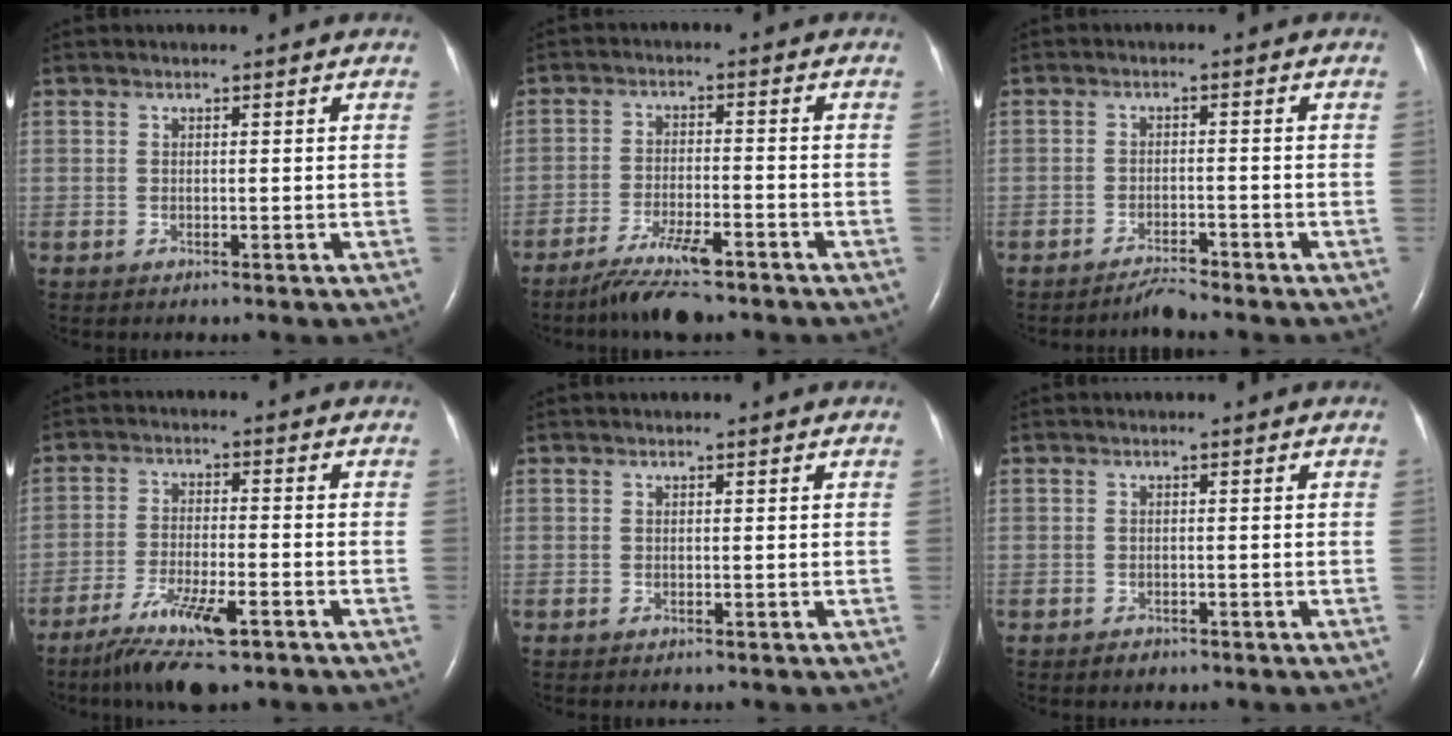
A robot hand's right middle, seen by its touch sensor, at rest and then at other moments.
{"total": 7.1, "force": [-5.4, 0.9, 4.4], "torque": [-0.090, -0.016, -0.096]}
{"total": 2.4, "force": [-2.3, -0.1, 0.5], "torque": [-0.010, -0.010, -0.041]}
{"total": 9.6, "force": [-6.0, 1.5, 7.3], "torque": [-0.143, -0.022, -0.101]}
{"total": 0.0}
{"total": 1.1, "force": [-0.8, 0.7, 0.3], "torque": [-0.009, 0.000, -0.011]}